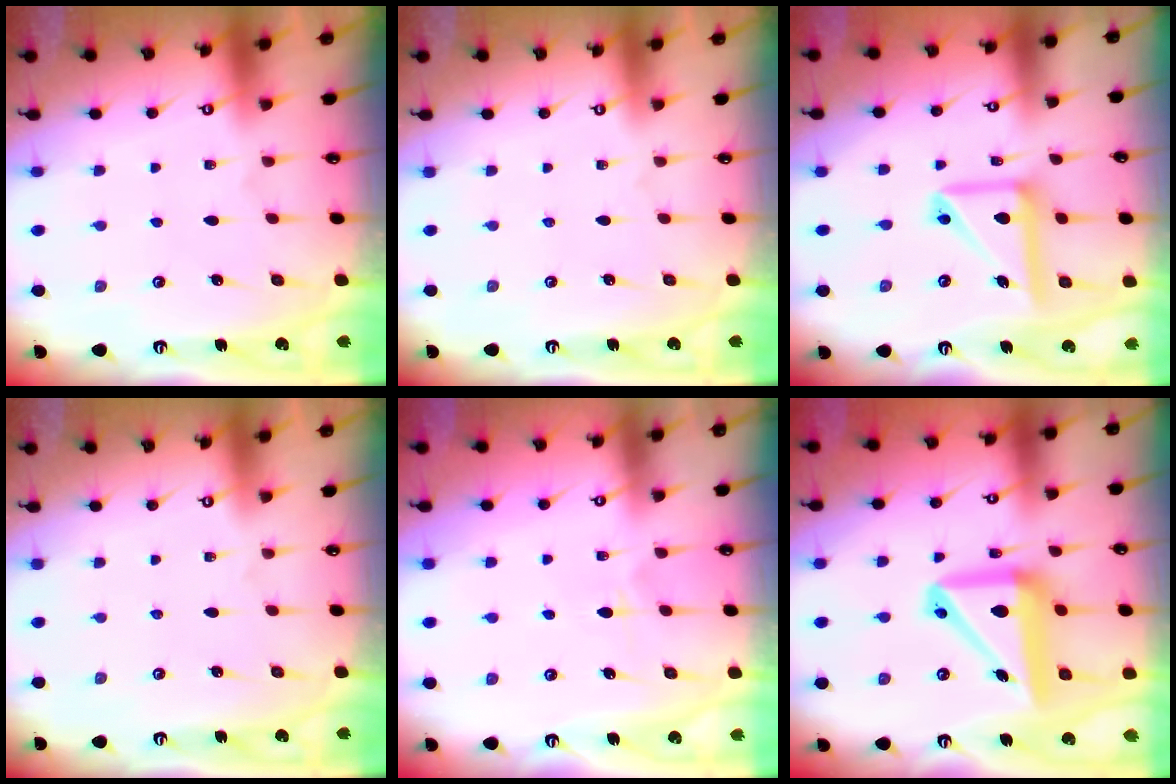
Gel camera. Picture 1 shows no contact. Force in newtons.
{"total": 0.0}
{"total": 13.9, "press": 13.8, "slide": 1.8}
{"total": 0.0}
{"total": 4.6, "press": 4.5, "slide": 0.6}
{"total": 15.4, "press": 15.3, "slide": 2.3}